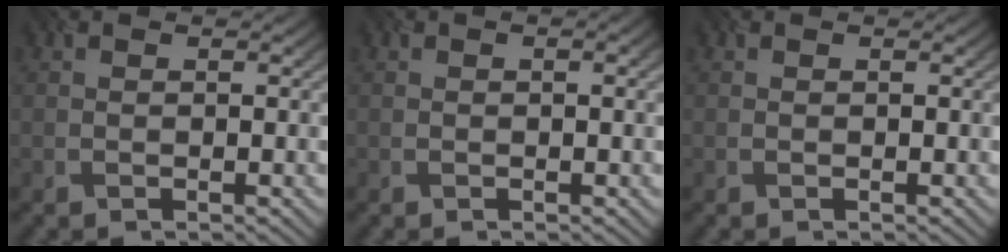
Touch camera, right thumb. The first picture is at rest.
{"total": 1.2, "force": [0.2, 0.5, 1.1], "torque": [-0.011, -0.002, -0.003]}
{"total": 0.0}